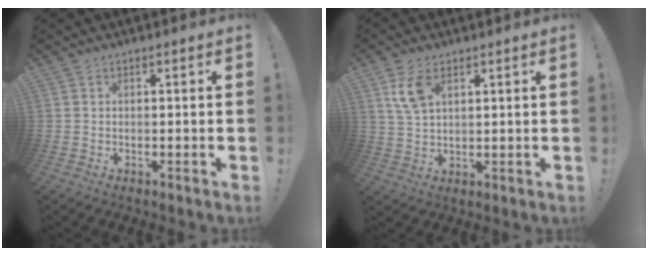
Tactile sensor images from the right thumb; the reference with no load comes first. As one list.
[{"total": 7.3, "force": [3.6, 3.7, 5.1], "torque": [-0.103, -0.006, 0.067]}]